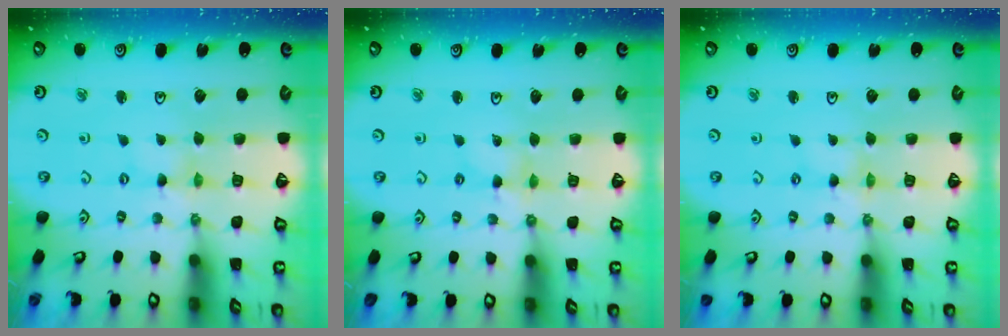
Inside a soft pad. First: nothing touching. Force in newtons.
{"total": 1.1, "press": 1.1, "slide": 0.1}
{"total": 0.5, "press": 0.5, "slide": 0.2}